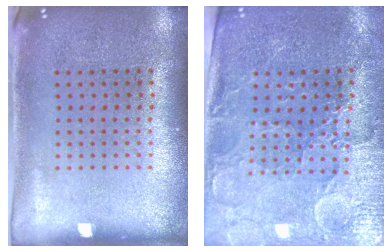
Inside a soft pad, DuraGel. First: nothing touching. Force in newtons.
{"total": 3.5, "press": 3.2, "slide": 1.3}